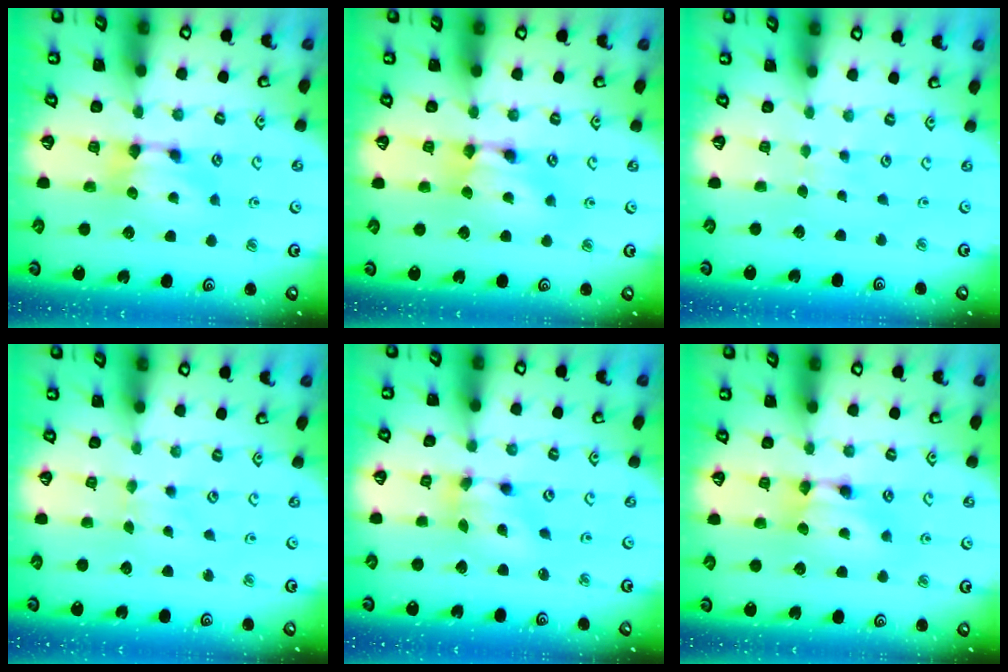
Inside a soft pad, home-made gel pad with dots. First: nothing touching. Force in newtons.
{"total": 1.5, "press": 1.5, "slide": 0.1}
{"total": 3.6, "press": 3.6, "slide": 0.3}
{"total": 2.4, "press": 2.4, "slide": 0.1}
{"total": 4.9, "press": 4.5, "slide": 1.9}
{"total": 1.5, "press": 1.5, "slide": 0.2}